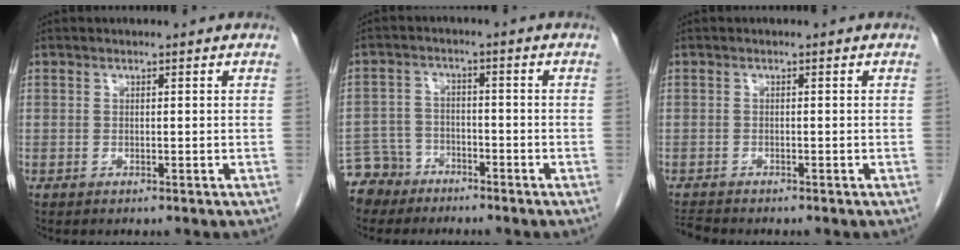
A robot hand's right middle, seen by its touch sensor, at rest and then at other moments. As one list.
[{"total": 6.0, "force": [-4.8, 3.6, -0.4], "torque": [0.006, -0.001, -0.091]}, {"total": 1.8, "force": [-1.7, 0.0, 0.1], "torque": [-0.008, -0.011, -0.030]}]